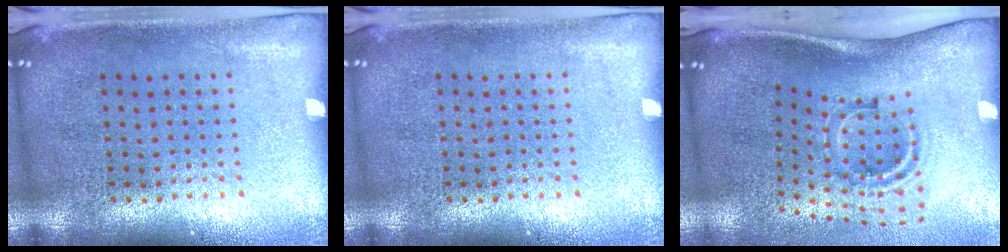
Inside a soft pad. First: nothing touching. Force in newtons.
{"total": 0.0}
{"total": 2.0, "press": 1.2, "slide": 1.7}